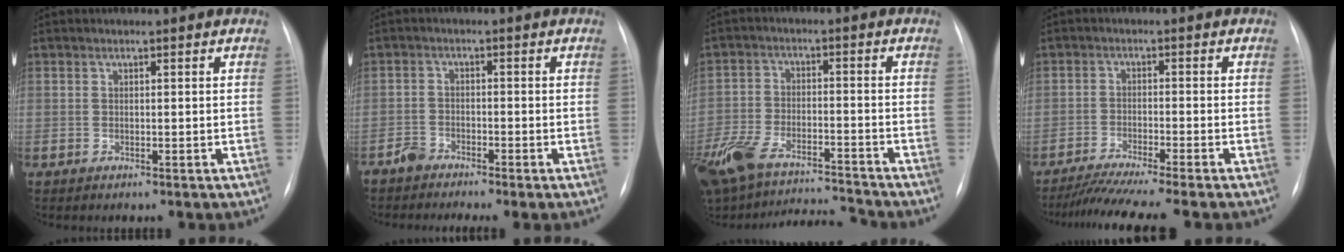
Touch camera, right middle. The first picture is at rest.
{"total": 2.1, "force": [-2.0, 0.1, 0.4], "torque": [-0.014, -0.008, -0.042]}
{"total": 16.1, "force": [-14.3, 2.6, 6.9], "torque": [-0.153, 0.007, -0.243]}
{"total": 10.2, "force": [-8.7, -1.2, 5.1], "torque": [-0.068, -0.027, -0.137]}